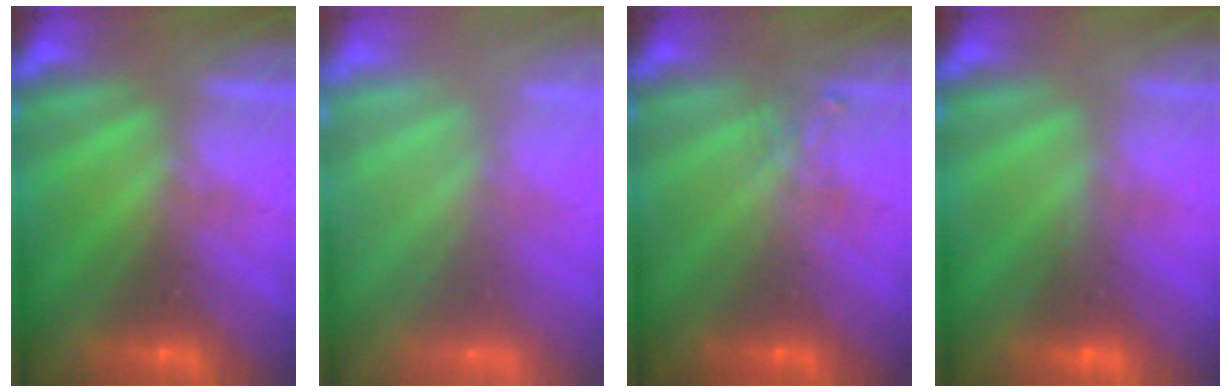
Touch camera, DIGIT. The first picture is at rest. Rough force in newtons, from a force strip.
{"total": 5.8}
{"total": 2.3}
{"total": 2.9}